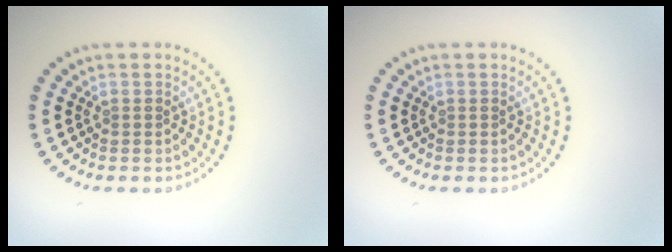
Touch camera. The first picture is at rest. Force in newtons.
{"total": 0.0}